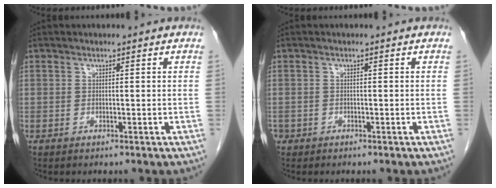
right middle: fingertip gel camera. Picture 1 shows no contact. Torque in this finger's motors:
{"motor_torque": [0.89, -0.55, 0.08, -0.01]}